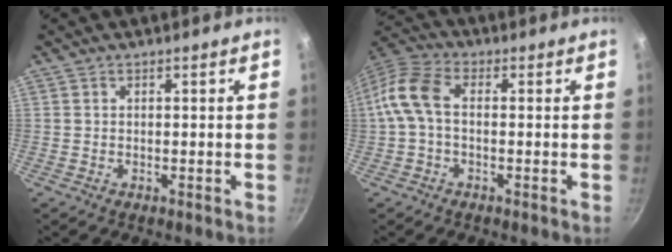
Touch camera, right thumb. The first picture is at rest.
{"total": 8.5, "force": [-0.1, 5.3, 6.7], "torque": [-0.141, 0.029, -0.019]}